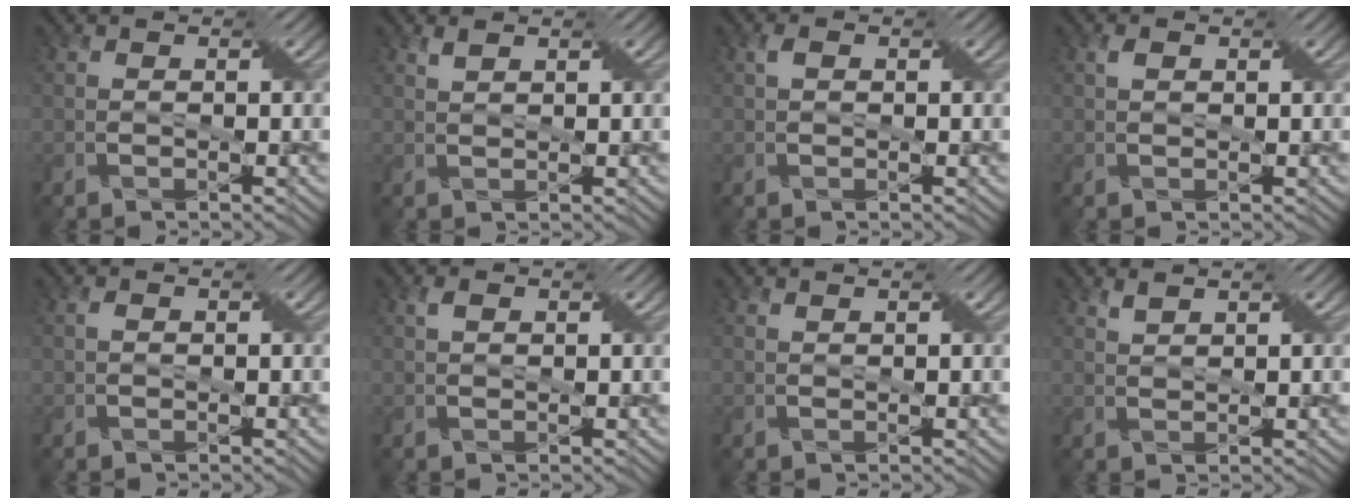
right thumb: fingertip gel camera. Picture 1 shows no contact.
{"total": 1.6, "force": [1.3, 0.1, 0.9], "torque": [-0.021, 0.007, 0.024]}
{"total": 1.5, "force": [0.5, 1.0, 1.1], "torque": [-0.019, 0.004, 0.007]}
{"total": 1.5, "force": [0.7, 0.9, 0.9], "torque": [-0.015, 0.003, 0.011]}
{"total": 0.7, "force": [0.1, 0.4, 0.6], "torque": [-0.011, 0.001, 0.001]}
{"total": 1.7, "force": [0.8, 0.9, 1.2], "torque": [-0.020, 0.004, 0.013]}
{"total": 0.6, "force": [0.5, -0.1, 0.3], "torque": [-0.008, 0.005, 0.009]}
{"total": 1.7, "force": [1.6, -0.1, 0.7], "torque": [-0.017, 0.005, 0.029]}